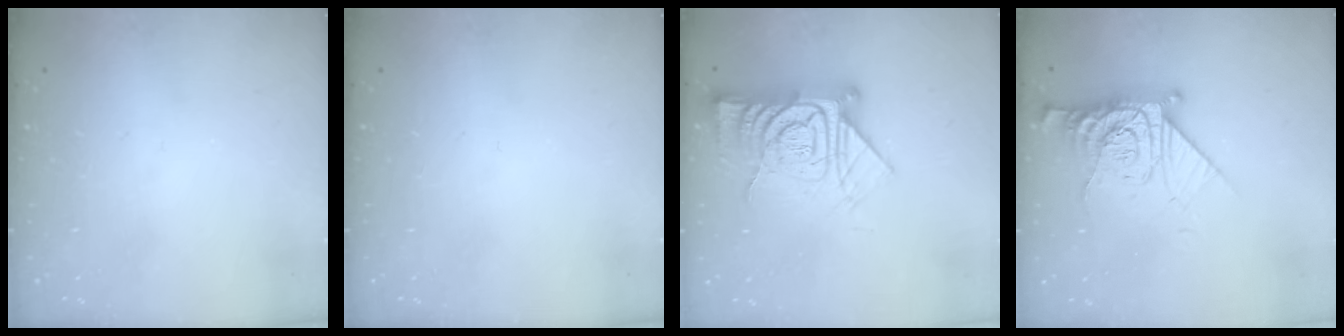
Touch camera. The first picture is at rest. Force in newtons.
{"total": 0.0}
{"total": 17.2, "press": 17.1, "slide": 1.5}
{"total": 8.9, "press": 8.8, "slide": 1.1}